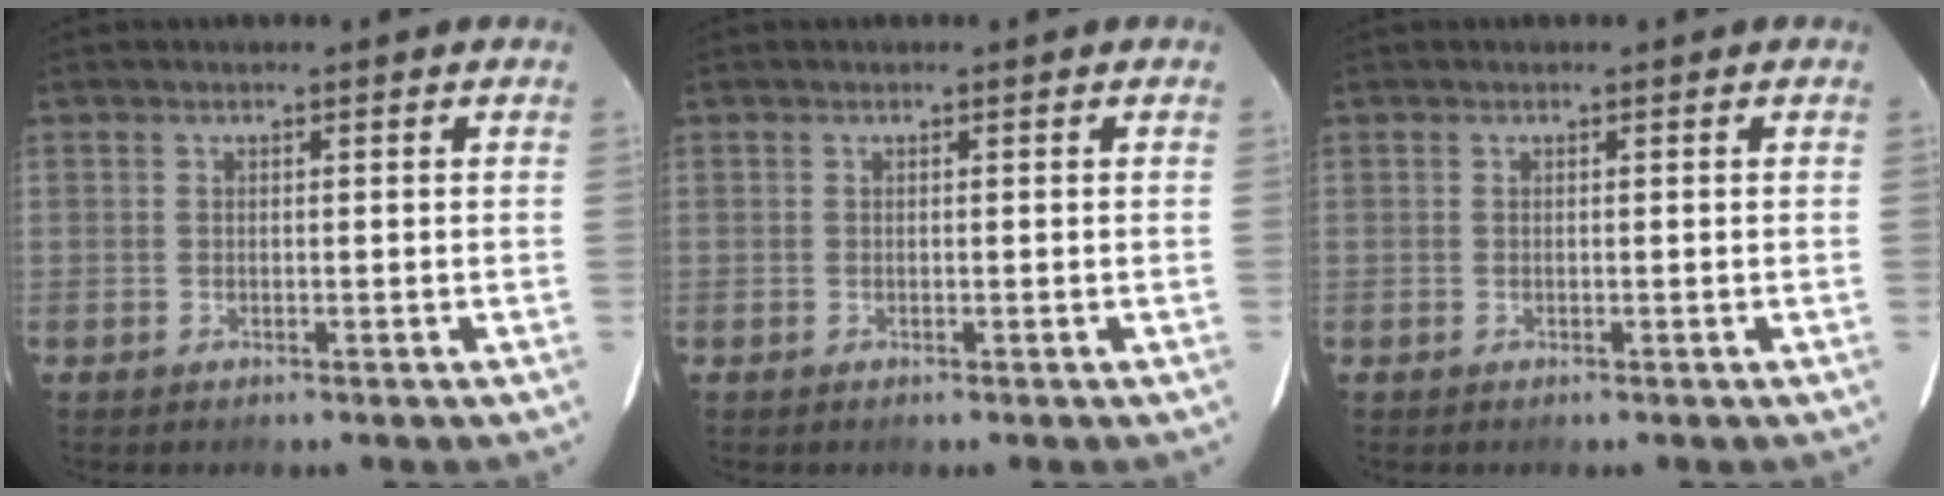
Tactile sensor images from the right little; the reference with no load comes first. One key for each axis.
{"total": 0.0}
{"total": 0.0}